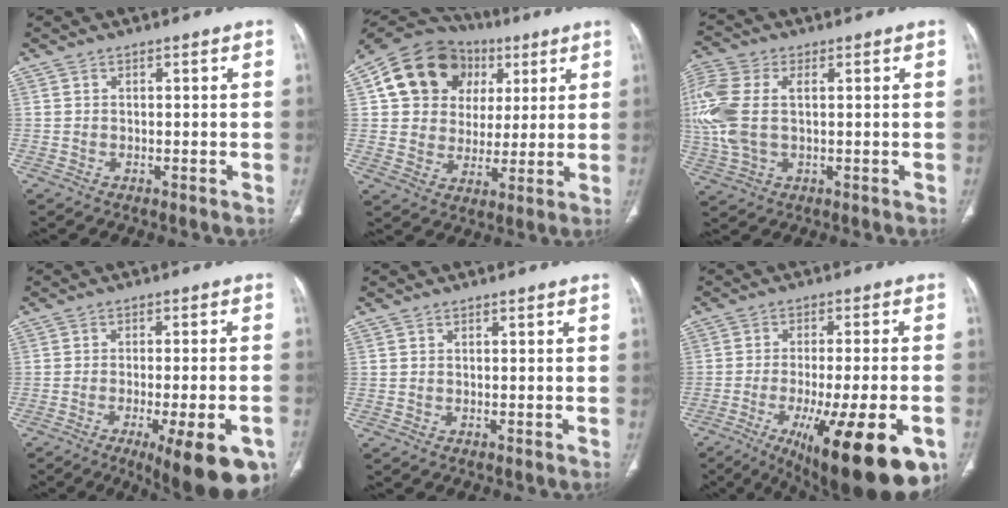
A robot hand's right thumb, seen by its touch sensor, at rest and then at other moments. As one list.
[{"total": 18.1, "force": [6.3, 15.0, 8.0], "torque": [-0.100, 0.021, 0.109]}, {"total": 13.3, "force": [1.6, 7.9, 10.6], "torque": [-0.281, 0.016, 0.034]}, {"total": 17.6, "force": [-9.2, 5.0, 14.2], "torque": [-0.139, 0.018, -0.123]}, {"total": 0.0}, {"total": 22.9, "force": [-10.3, 6.3, 19.5], "torque": [-0.244, 0.005, -0.142]}]